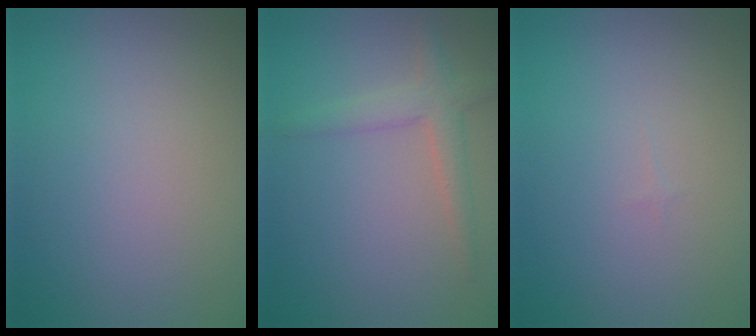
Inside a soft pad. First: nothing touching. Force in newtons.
{"total": 2.8, "press": 2.8, "slide": 0.2}
{"total": 0.0}